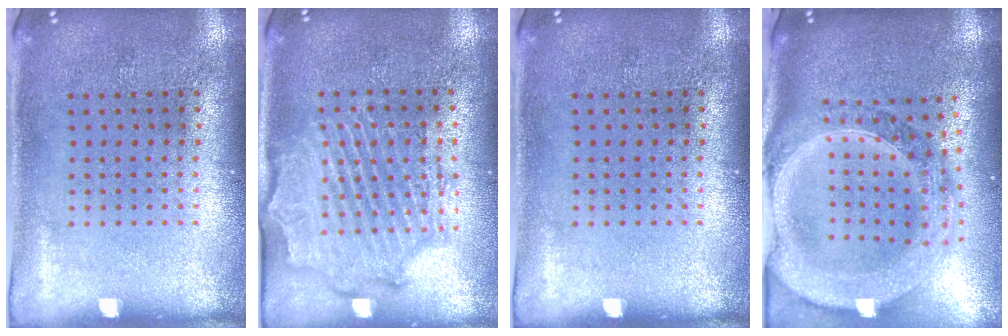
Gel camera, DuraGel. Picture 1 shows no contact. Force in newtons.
{"total": 2.1, "press": 2.0, "slide": 0.6}
{"total": 0.0}
{"total": 3.2, "press": 2.7, "slide": 1.8}